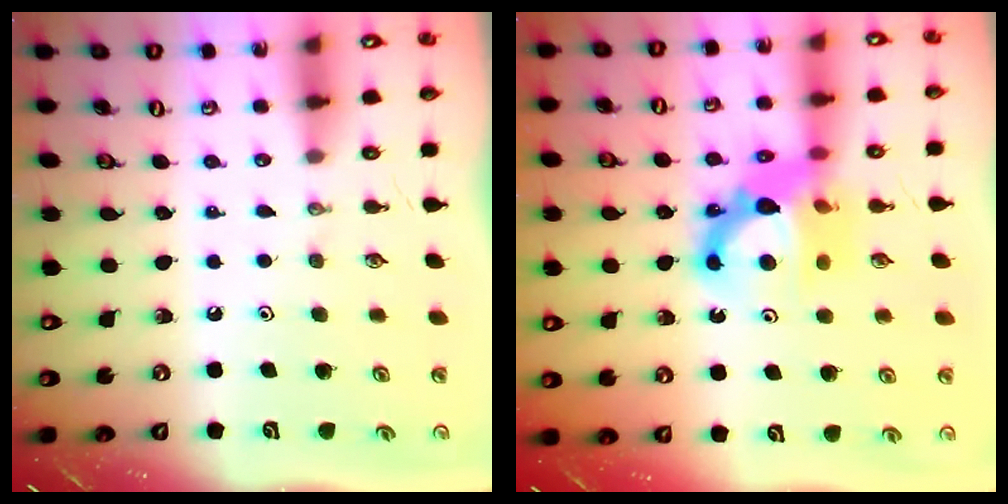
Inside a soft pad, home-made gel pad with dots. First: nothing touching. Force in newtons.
{"total": 11.8, "press": 11.7, "slide": 2.0}